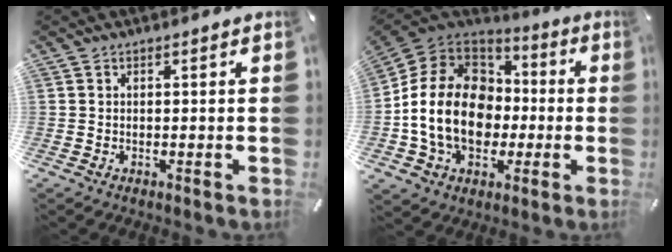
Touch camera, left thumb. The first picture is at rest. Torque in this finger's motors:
{"motor_torque": [2.04, 2.96, 2.77, 0.00, 0.32]}